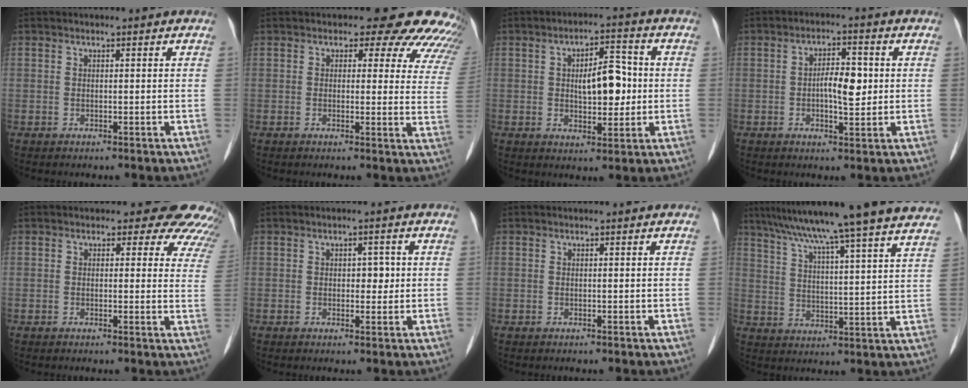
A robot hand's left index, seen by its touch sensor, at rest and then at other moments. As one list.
[{"total": 13.4, "force": [11.6, 5.3, 4.3], "torque": [-0.006, -0.016, 0.089]}, {"total": 7.5, "force": [0.2, 3.2, 6.8], "torque": [-0.107, 0.012, 0.008]}, {"total": 5.3, "force": [0.0, 1.9, 4.9], "torque": [-0.088, 0.006, 0.004]}, {"total": 10.4, "force": [9.4, 3.9, 2.1], "torque": [0.017, -0.018, 0.063]}, {"total": 2.3, "force": [0.1, 1.4, 1.8], "torque": [-0.021, 0.004, 0.005]}, {"total": 0.0}, {"total": 24.2, "force": [20.6, -1.0, 12.7], "torque": [-0.214, -0.006, 0.279]}]